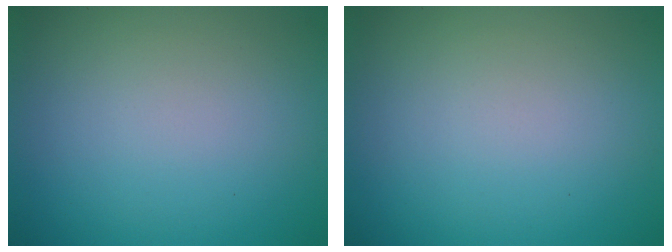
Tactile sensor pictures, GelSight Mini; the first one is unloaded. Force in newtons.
{"total": 0.0}